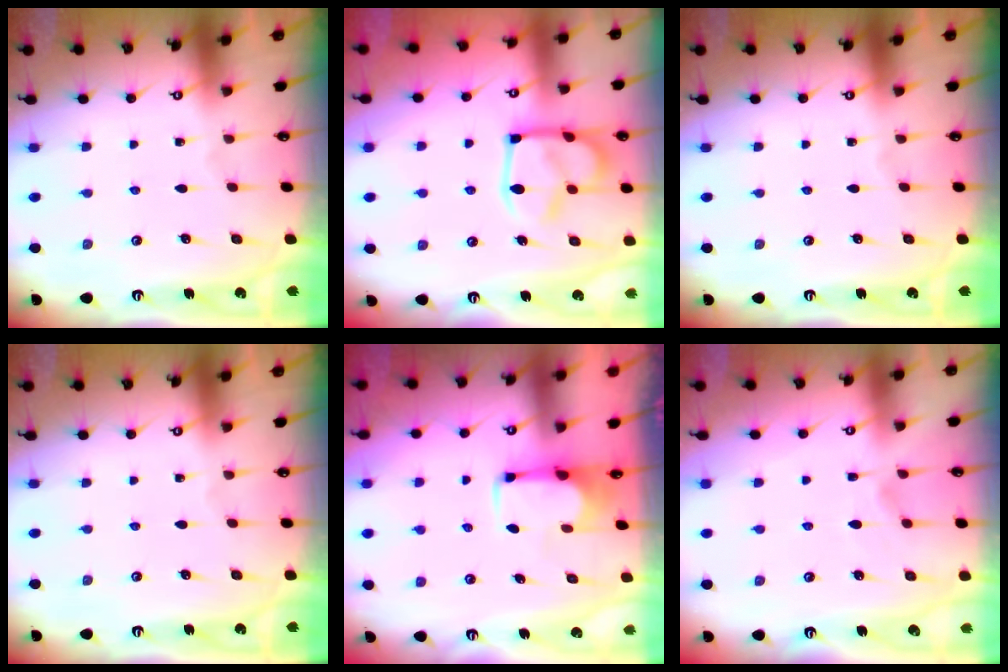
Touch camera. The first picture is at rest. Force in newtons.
{"total": 9.8, "press": 9.7, "slide": 1.3}
{"total": 0.0}
{"total": 0.0}
{"total": 1.9, "press": 1.7, "slide": 0.8}
{"total": 2.9, "press": 2.6, "slide": 1.2}